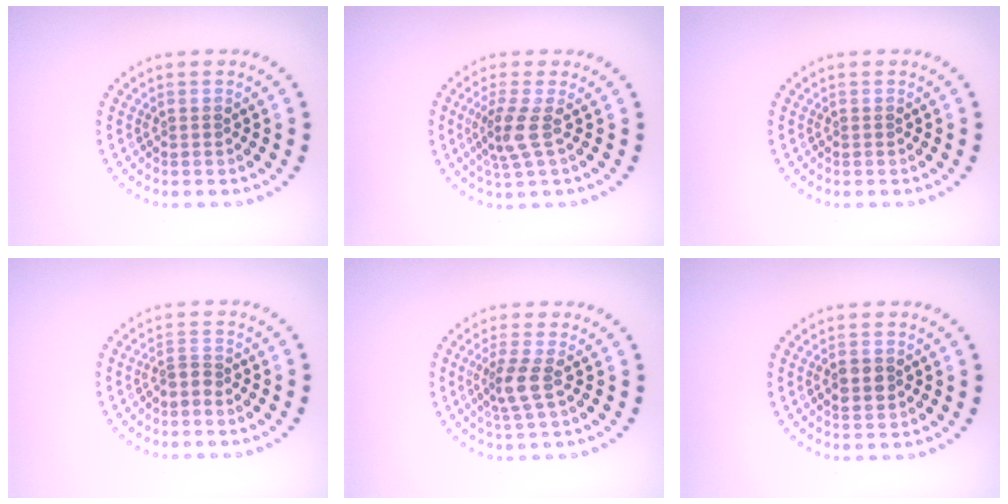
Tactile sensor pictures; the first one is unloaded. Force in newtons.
{"total": 2.6, "press": 2.1, "slide": 1.7}
{"total": 0.0}
{"total": 1.1, "press": 0.7, "slide": 0.9}
{"total": 2.5, "press": 1.9, "slide": 1.6}
{"total": 1.9, "press": 1.9, "slide": 0.1}